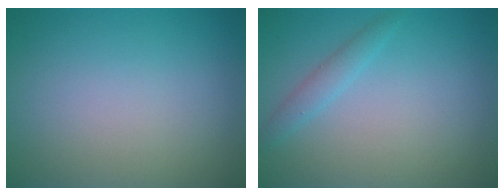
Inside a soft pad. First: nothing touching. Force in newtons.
{"total": 1.5, "press": 1.5, "slide": 0.1}